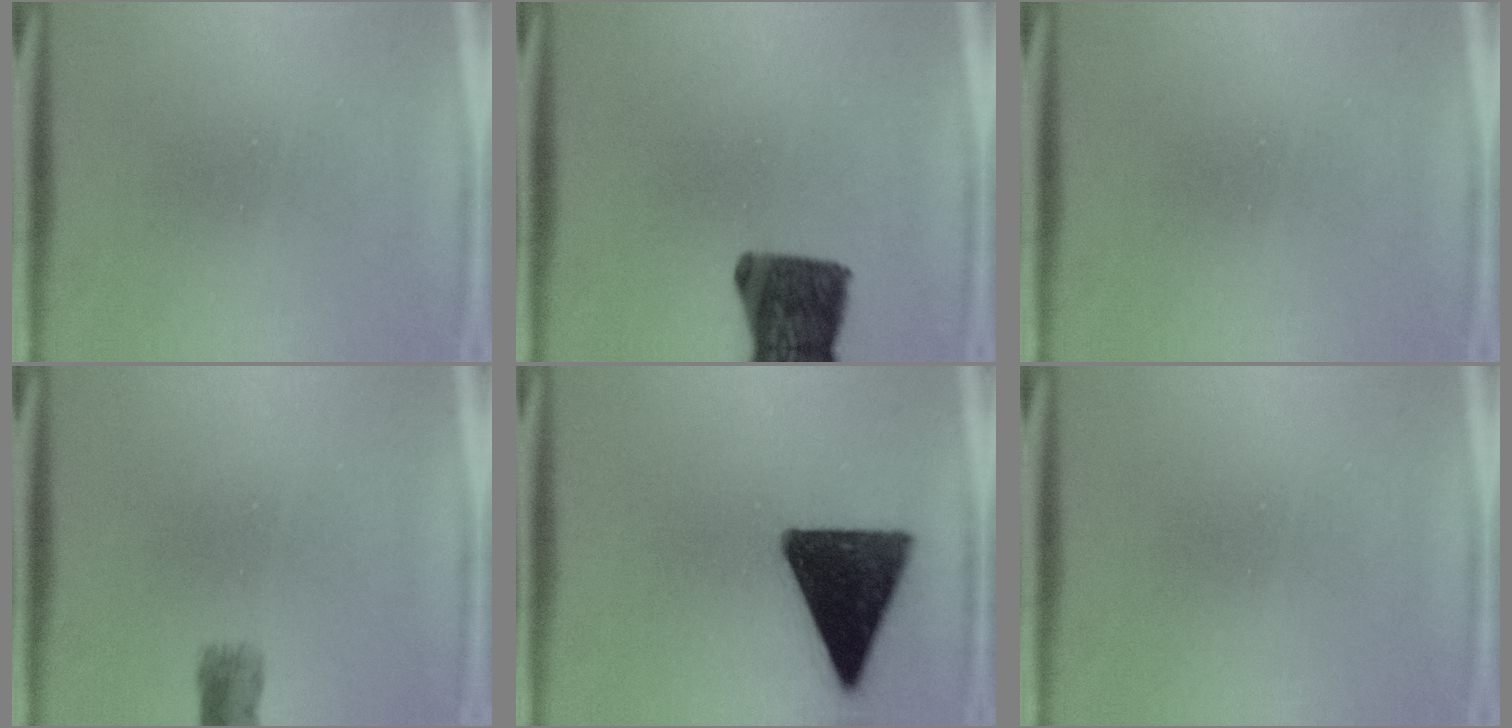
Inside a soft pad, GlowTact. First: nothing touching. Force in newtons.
{"total": 12.6}
{"total": 0.0}
{"total": 1.3}
{"total": 15.6}
{"total": 0.0}